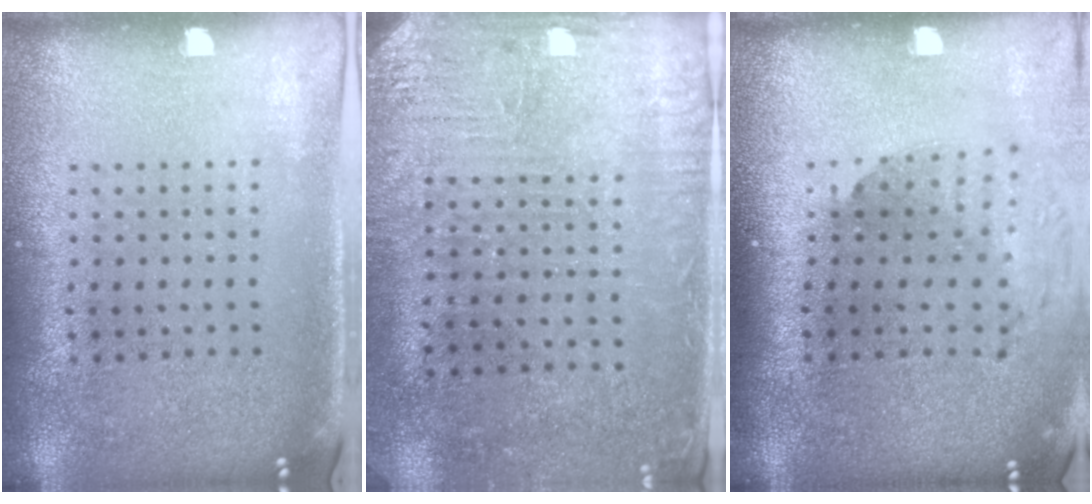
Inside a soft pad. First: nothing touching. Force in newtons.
{"total": 3.2, "press": 2.9, "slide": 1.3}
{"total": 1.8, "press": 1.4, "slide": 1.1}